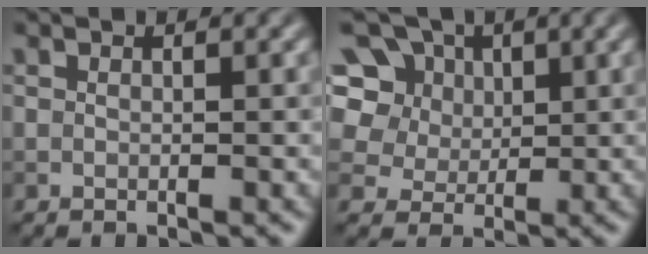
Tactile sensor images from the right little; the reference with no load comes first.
{"total": 10.5, "force": [4.7, 7.9, 5.0], "torque": [-0.104, 0.028, 0.073]}